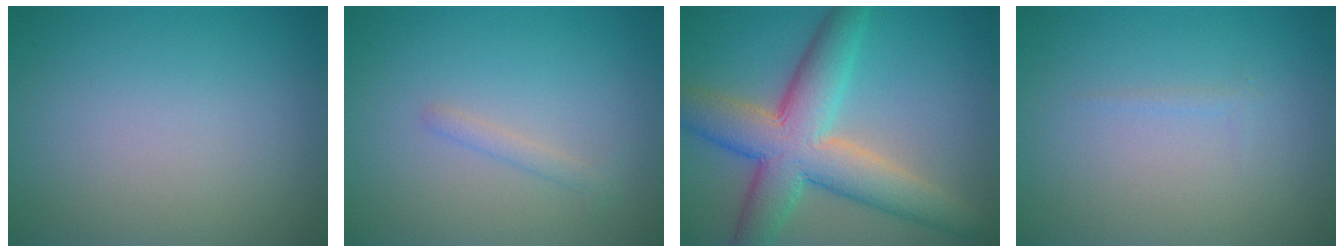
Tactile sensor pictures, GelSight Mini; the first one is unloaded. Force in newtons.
{"total": 1.1, "press": 1.1, "slide": 0.0}
{"total": 9.2, "press": 9.2, "slide": 0.8}
{"total": 0.6, "press": 0.5, "slide": 0.1}